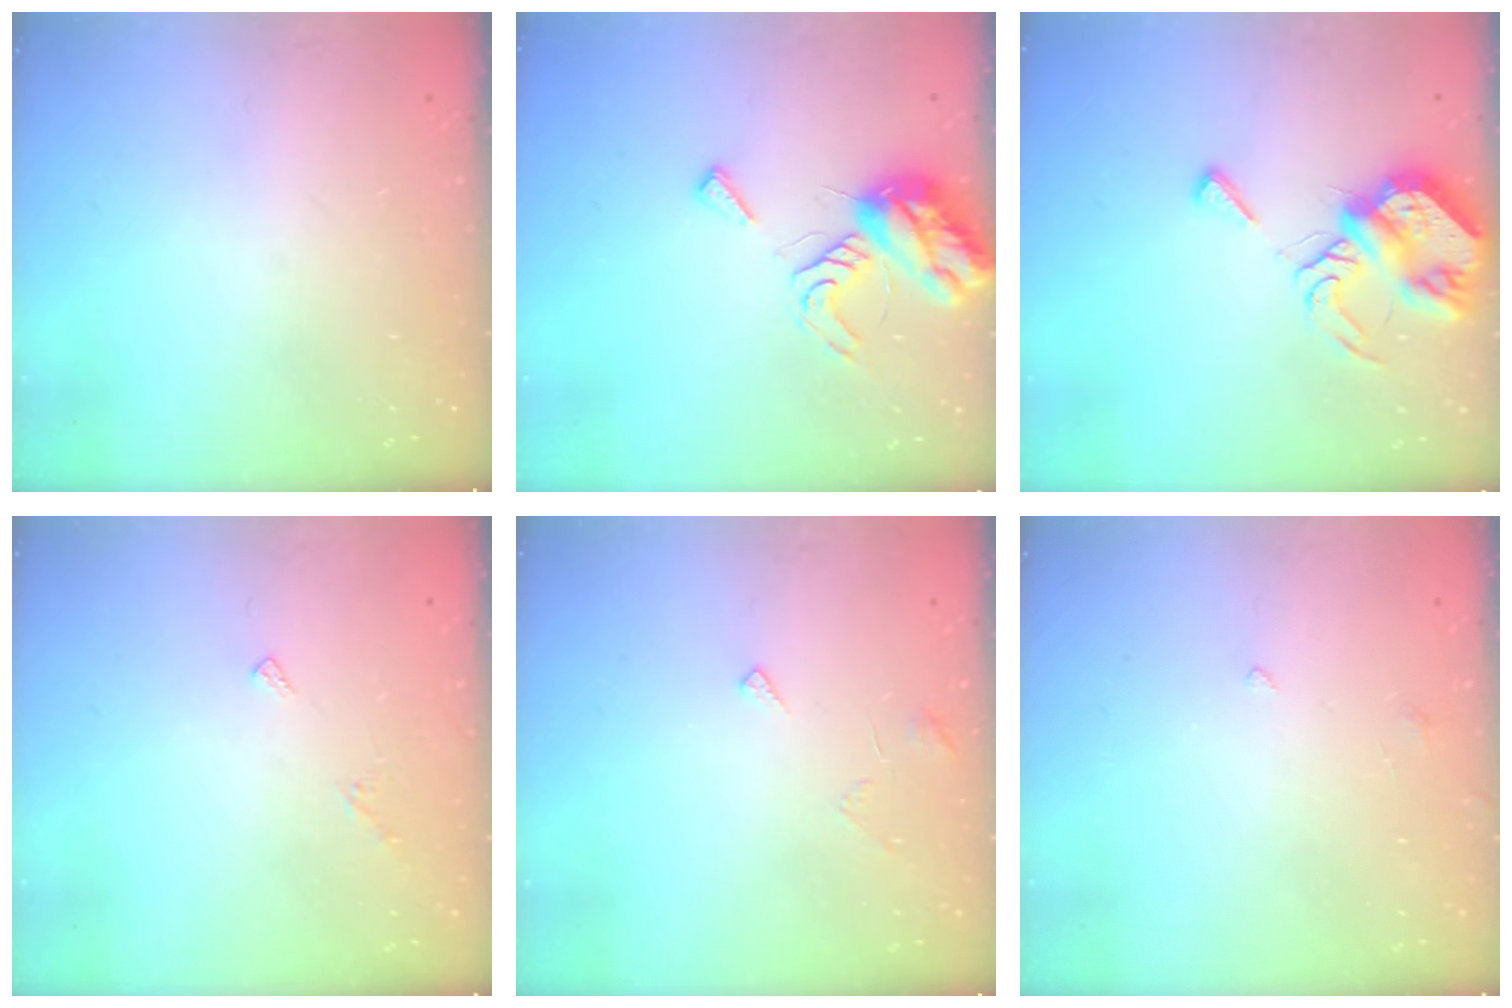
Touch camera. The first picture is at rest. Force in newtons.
{"total": 9.0, "press": 9.0, "slide": 1.1}
{"total": 8.4, "press": 8.4, "slide": 0.4}
{"total": 4.1, "press": 4.1, "slide": 0.3}
{"total": 3.5, "press": 3.5, "slide": 0.4}
{"total": 0.0}